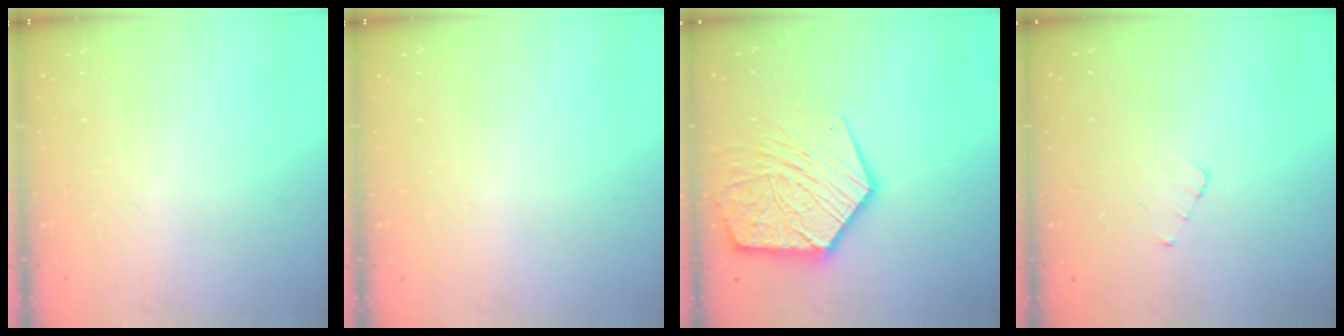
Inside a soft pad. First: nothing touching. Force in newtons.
{"total": 0.0}
{"total": 19.5, "press": 19.3, "slide": 2.1}
{"total": 2.7, "press": 2.7, "slide": 0.3}